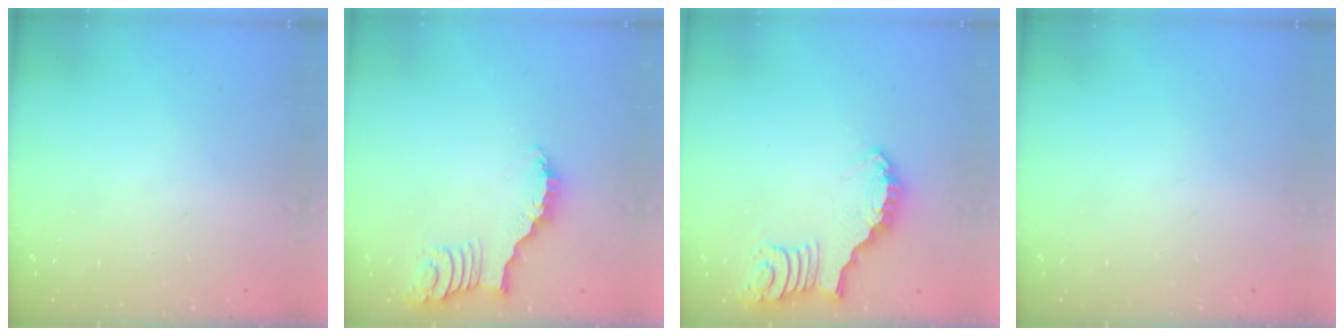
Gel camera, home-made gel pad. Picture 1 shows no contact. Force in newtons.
{"total": 2.4, "press": 2.4, "slide": 0.4}
{"total": 2.9, "press": 2.9, "slide": 0.1}
{"total": 0.0}